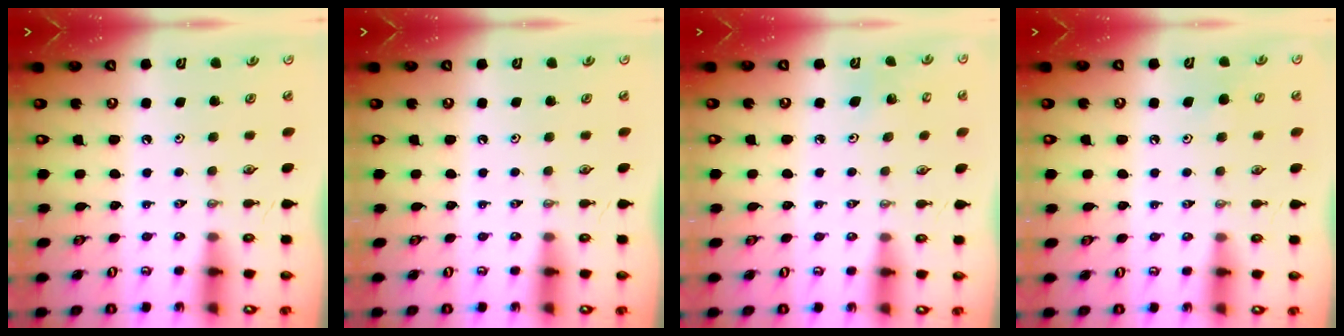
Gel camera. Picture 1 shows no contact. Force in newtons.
{"total": 0.0}
{"total": 3.9, "press": 3.7, "slide": 1.3}
{"total": 5.2, "press": 4.9, "slide": 1.5}